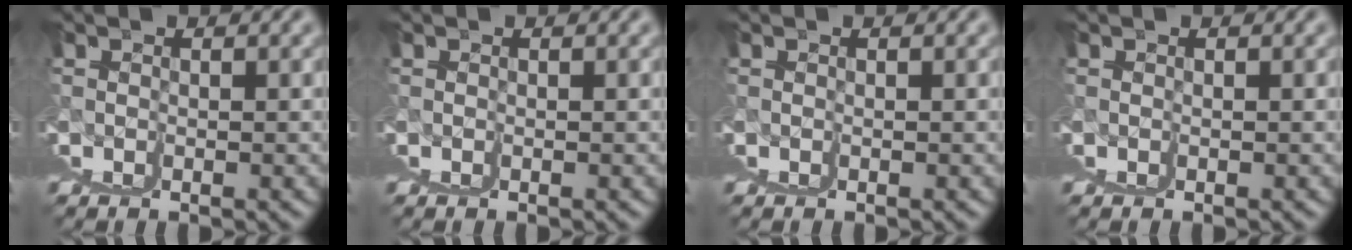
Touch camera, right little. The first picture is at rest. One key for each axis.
{"total": 0.0}
{"total": 0.0}
{"total": 0.0}